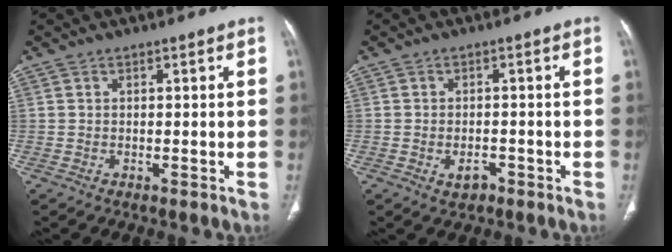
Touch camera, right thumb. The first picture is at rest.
{"total": 2.7, "force": [-1.4, 1.7, 1.6], "torque": [-0.022, 0.009, -0.015]}